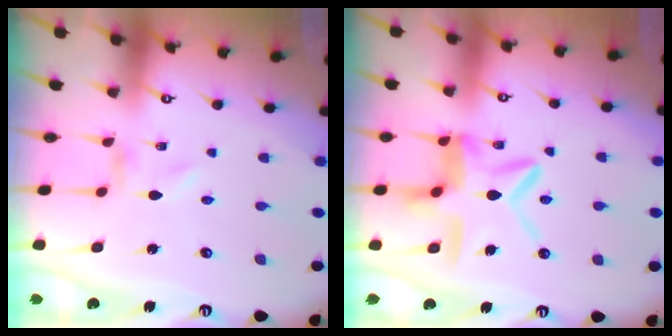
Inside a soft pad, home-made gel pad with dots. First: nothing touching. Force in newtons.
{"total": 12.2, "press": 12.1, "slide": 1.4}